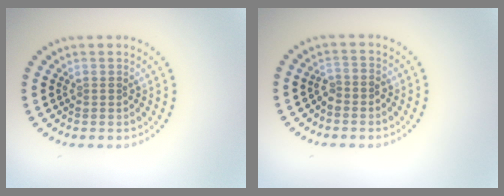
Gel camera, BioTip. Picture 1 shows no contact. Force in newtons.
{"total": 1.3, "press": 1.0, "slide": 0.8}